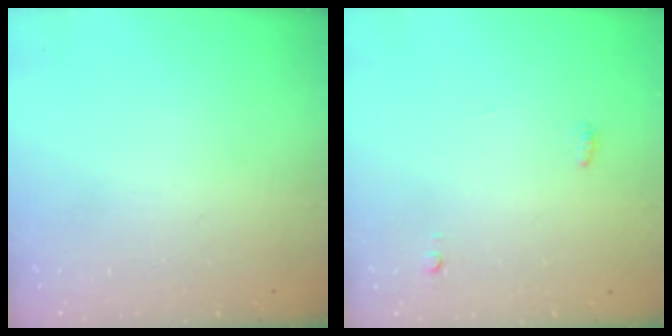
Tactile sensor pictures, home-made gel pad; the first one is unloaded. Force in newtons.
{"total": 7.3, "press": 3.8, "slide": 6.3}